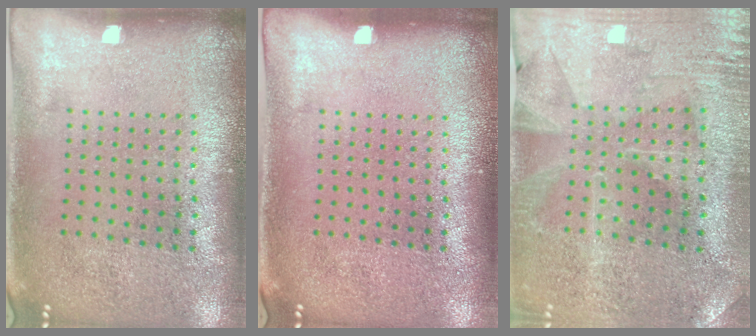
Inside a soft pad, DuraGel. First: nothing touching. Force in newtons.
{"total": 0.0}
{"total": 0.9, "press": 0.8, "slide": 0.3}